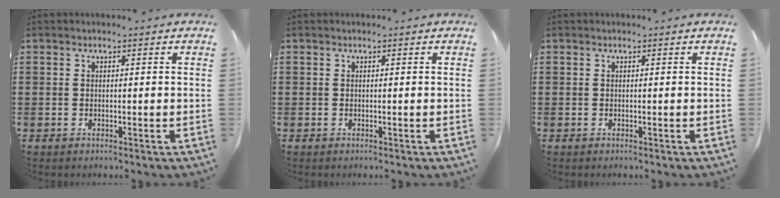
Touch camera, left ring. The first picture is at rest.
{"total": 0.0}
{"total": 0.0}